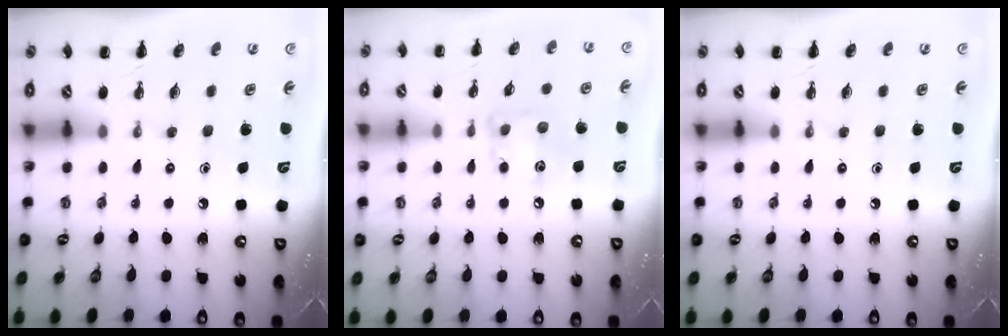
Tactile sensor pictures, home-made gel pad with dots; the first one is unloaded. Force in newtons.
{"total": 8.9, "press": 8.9, "slide": 0.4}
{"total": 0.0}